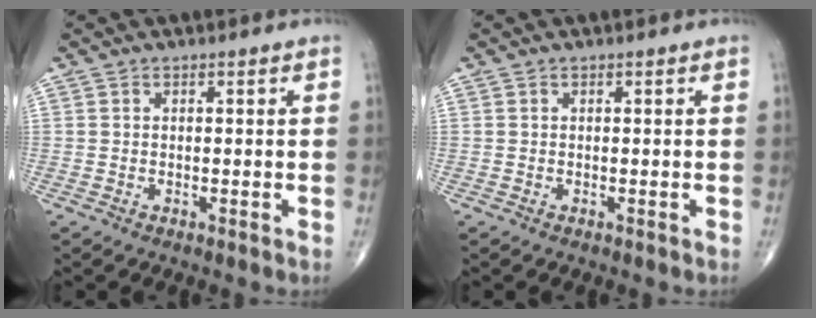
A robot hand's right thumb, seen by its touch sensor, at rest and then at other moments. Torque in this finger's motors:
{"motor_torque": [-0.03, 0.03, 0.03, 0.03, 0.02]}